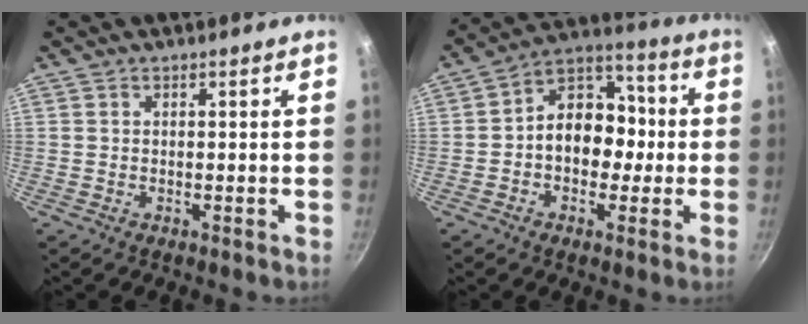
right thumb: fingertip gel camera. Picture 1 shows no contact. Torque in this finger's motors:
{"motor_torque": [-0.20, 0.66, 0.54, 0.01, 0.13]}